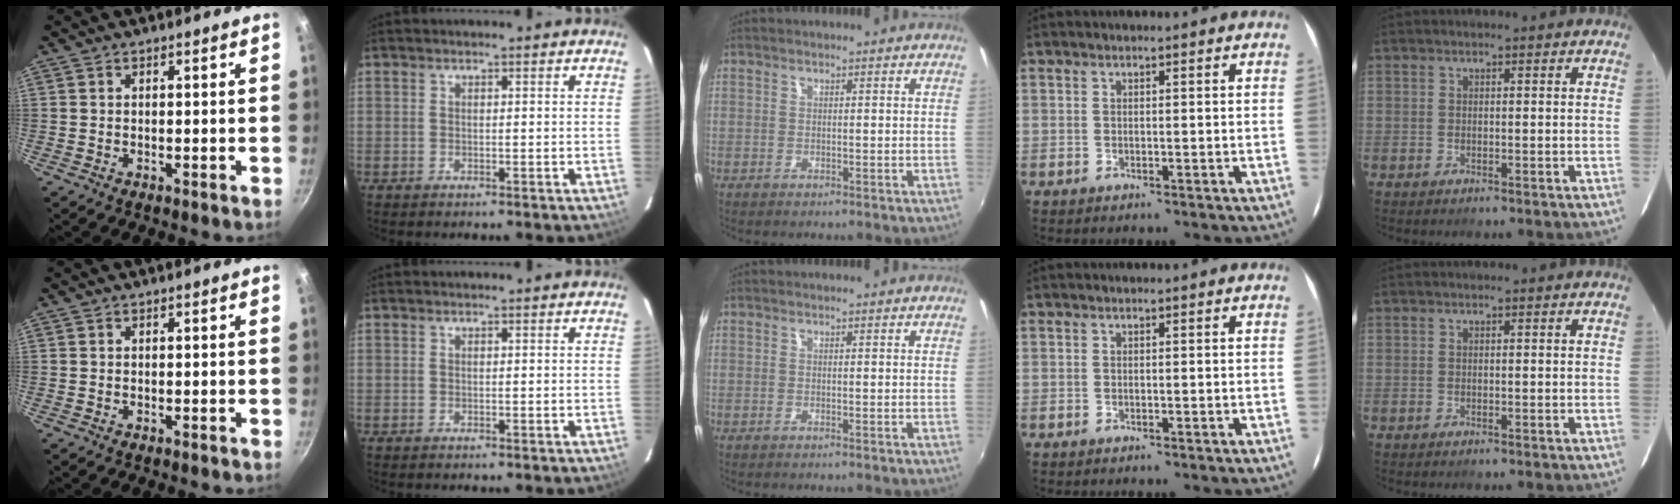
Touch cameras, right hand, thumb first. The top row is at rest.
{}